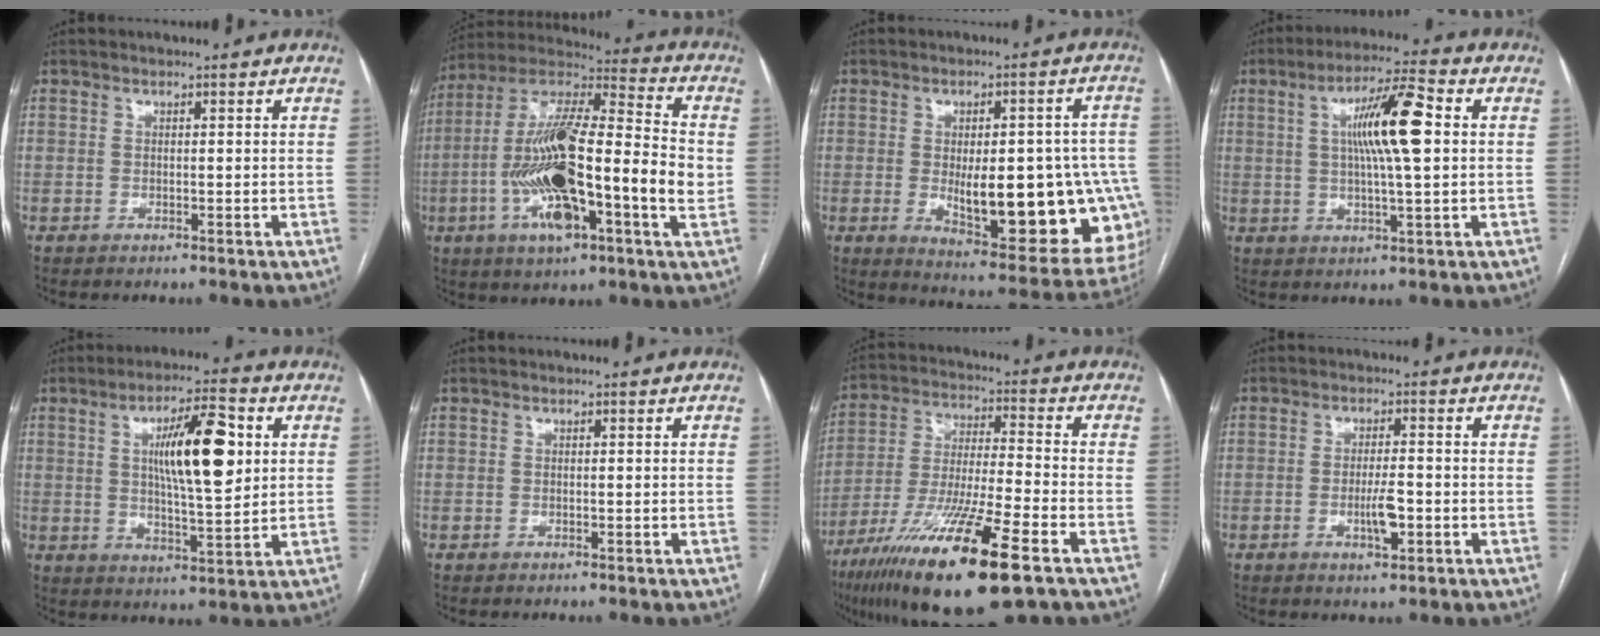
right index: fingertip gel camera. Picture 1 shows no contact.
{"total": 23.4, "force": [-3.3, 4.5, 22.7], "torque": [-0.415, 0.008, -0.060]}
{"total": 22.2, "force": [-3.8, 7.8, 20.5], "torque": [-0.191, 0.011, -0.022]}
{"total": 11.1, "force": [1.9, 0.9, 10.9], "torque": [-0.191, 0.014, 0.029]}
{"total": 12.9, "force": [3.1, 2.7, 12.3], "torque": [-0.204, 0.008, 0.049]}
{"total": 0.0}
{"total": 20.0, "force": [-11.3, 1.5, 16.4], "torque": [-0.307, -0.050, -0.201]}
{"total": 4.2, "force": [-1.3, 0.9, 3.9], "torque": [-0.072, -0.002, -0.020]}